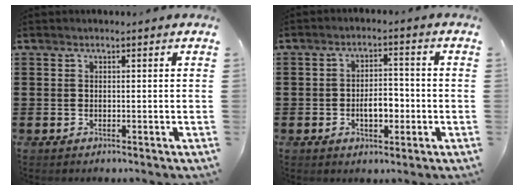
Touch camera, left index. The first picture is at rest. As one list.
[{"total": 4.8, "force": [-1.2, 2.5, 3.9], "torque": [-0.056, 0.000, -0.027]}]